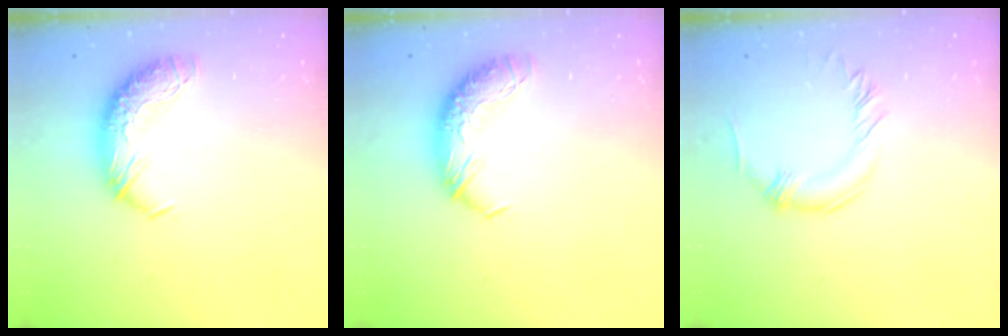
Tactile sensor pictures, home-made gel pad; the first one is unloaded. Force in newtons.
{"total": 0.0}
{"total": 0.8, "press": 0.8, "slide": 0.0}